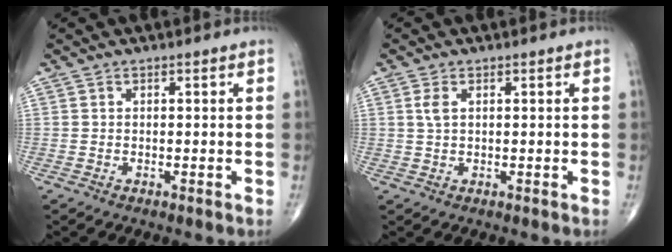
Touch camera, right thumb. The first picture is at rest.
{"total": 2.0, "force": [0.7, 1.0, 1.7], "torque": [-0.041, 0.007, 0.016]}